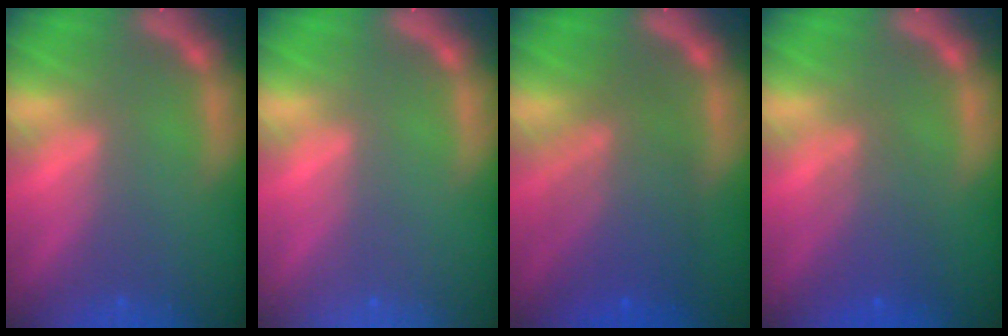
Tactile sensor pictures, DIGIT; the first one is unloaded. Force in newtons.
{"total": 0.0}
{"total": 7.5}
{"total": 3.6}